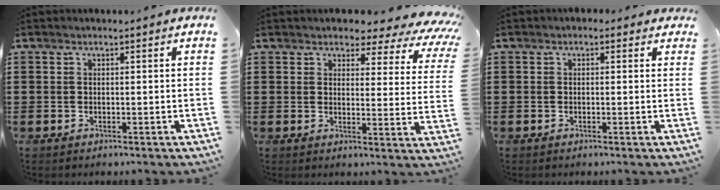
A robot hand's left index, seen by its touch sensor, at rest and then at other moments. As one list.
[{"total": 3.7, "force": [3.3, 1.1, 1.4], "torque": [-0.041, -0.022, 0.050]}, {"total": 1.9, "force": [1.5, 1.1, 0.2], "torque": [-0.001, 0.003, 0.027]}]